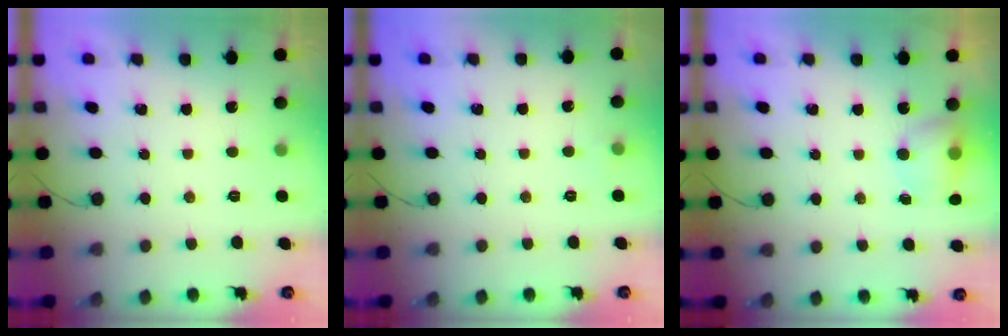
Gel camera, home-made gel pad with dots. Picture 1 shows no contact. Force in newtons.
{"total": 3.0, "press": 2.8, "slide": 1.3}
{"total": 7.4, "press": 5.7, "slide": 4.7}